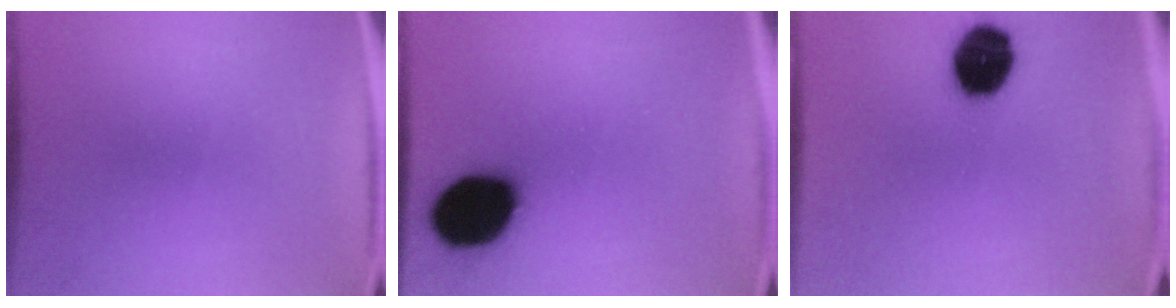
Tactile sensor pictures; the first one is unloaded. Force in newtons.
{"total": 19.1}
{"total": 14.7}